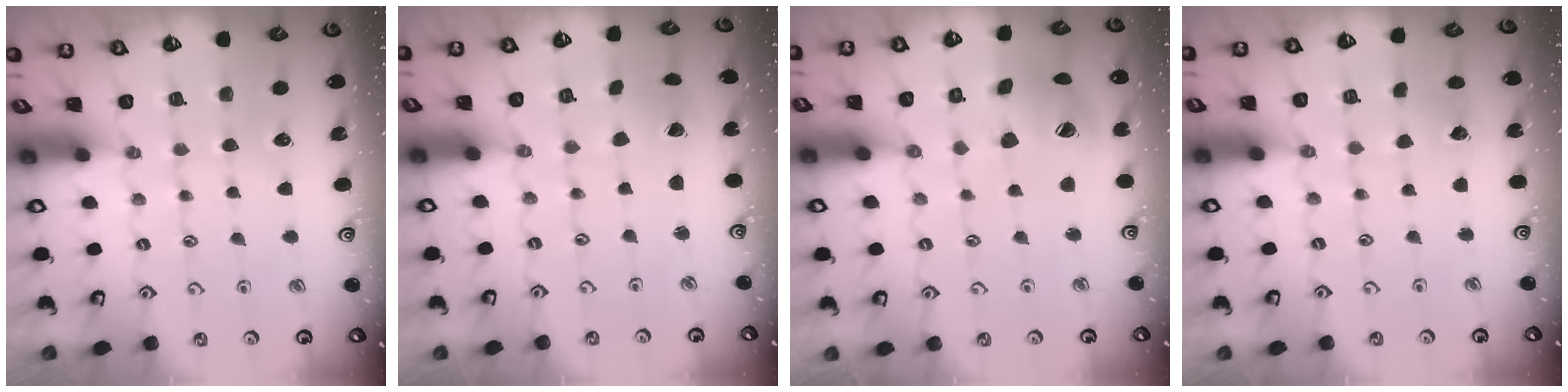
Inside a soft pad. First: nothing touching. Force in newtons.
{"total": 1.2, "press": 1.2, "slide": 0.1}
{"total": 13.2, "press": 13.1, "slide": 1.7}
{"total": 2.8, "press": 2.8, "slide": 0.2}